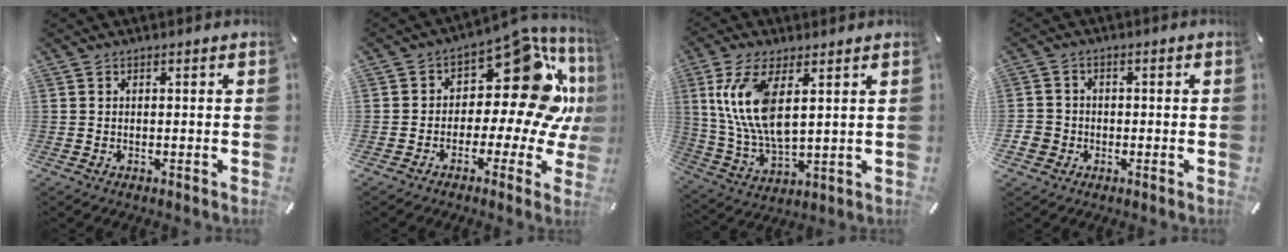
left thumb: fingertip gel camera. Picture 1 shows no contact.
{"total": 18.4, "force": [5.7, 10.0, 14.4], "torque": [-0.204, -0.056, 0.087]}
{"total": 12.6, "force": [4.3, 5.6, 10.5], "torque": [-0.240, -0.015, 0.075]}
{"total": 4.1, "force": [-1.5, 3.7, 0.8], "torque": [-0.021, 0.007, -0.030]}